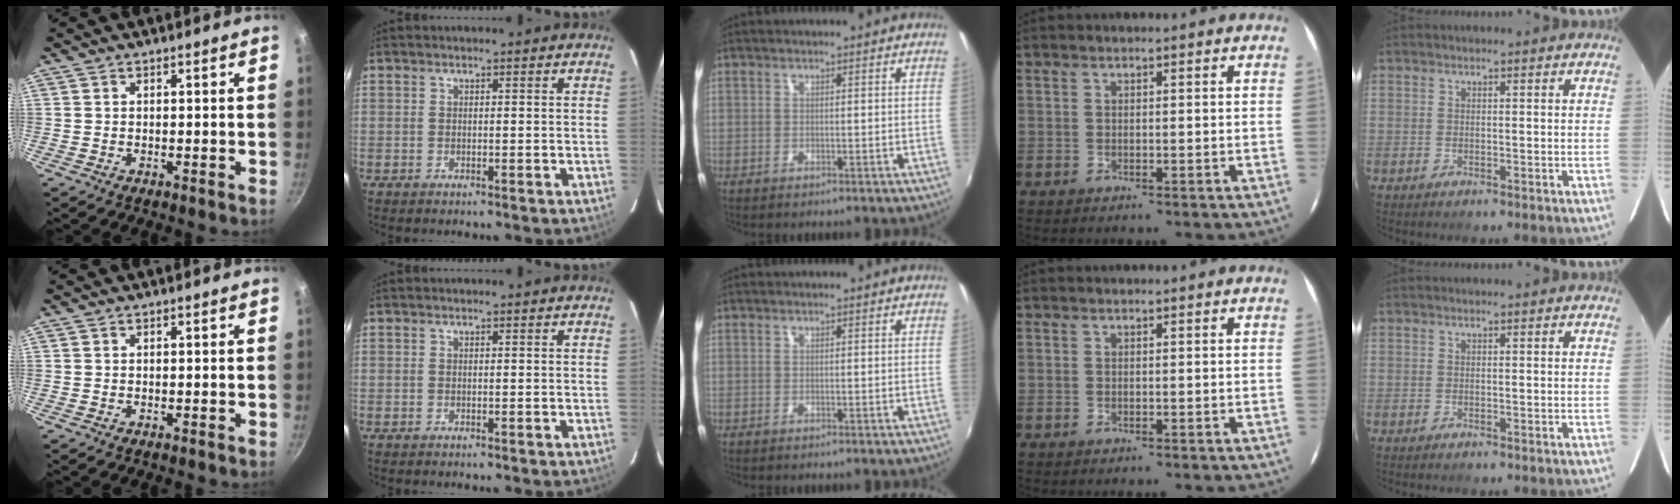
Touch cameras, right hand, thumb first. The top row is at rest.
{}